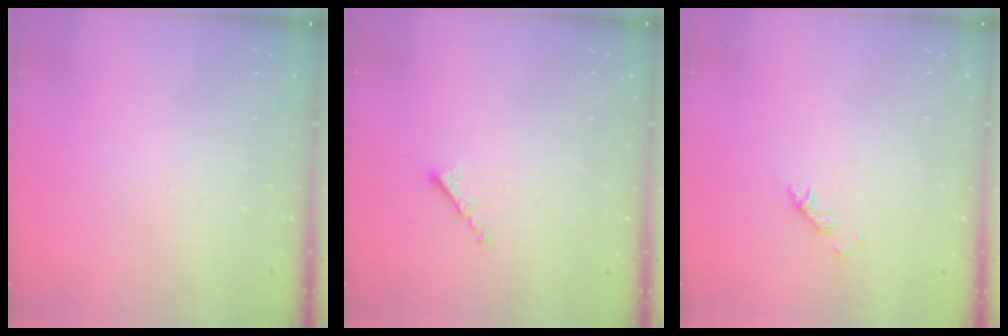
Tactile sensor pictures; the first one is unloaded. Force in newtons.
{"total": 1.3, "press": 1.2, "slide": 0.5}
{"total": 2.9, "press": 2.9, "slide": 0.6}